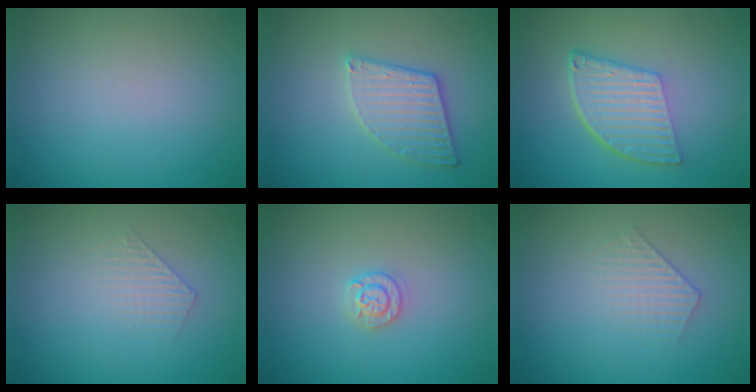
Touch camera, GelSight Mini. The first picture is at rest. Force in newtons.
{"total": 3.4, "press": 3.4, "slide": 0.5}
{"total": 6.3, "press": 4.3, "slide": 4.6}
{"total": 1.0, "press": 0.4, "slide": 0.9}
{"total": 1.7, "press": 1.7, "slide": 0.3}
{"total": 1.3, "press": 0.6, "slide": 1.2}